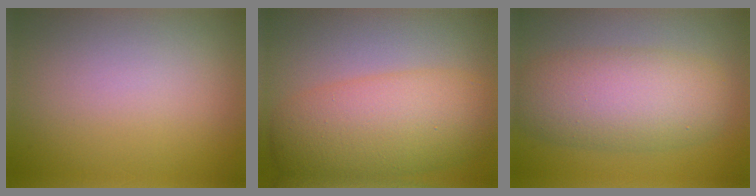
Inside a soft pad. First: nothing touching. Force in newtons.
{"total": 8.2, "press": 8.2, "slide": 0.2}
{"total": 7.2, "press": 7.2, "slide": 0.2}